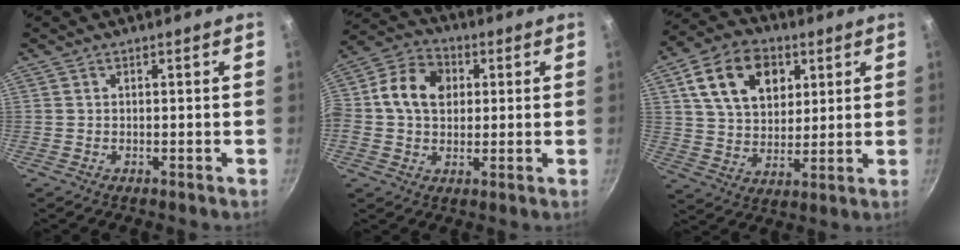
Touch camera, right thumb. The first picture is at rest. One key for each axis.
{"total": 12.0, "fx": 1.8, "fy": 9.1, "fz": 7.6, "tx": -0.118, "ty": 0.014, "tz": 0.009}
{"total": 15.7, "fx": 5.9, "fy": 10.9, "fz": 9.7, "tx": -0.139, "ty": -0.007, "tz": 0.097}